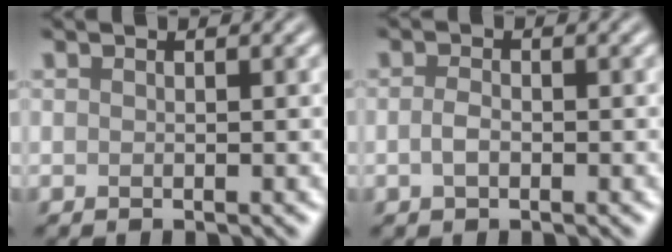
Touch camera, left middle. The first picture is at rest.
{"total": 1.4, "force": [-0.3, 0.8, 1.0], "torque": [-0.023, 0.001, -0.010]}